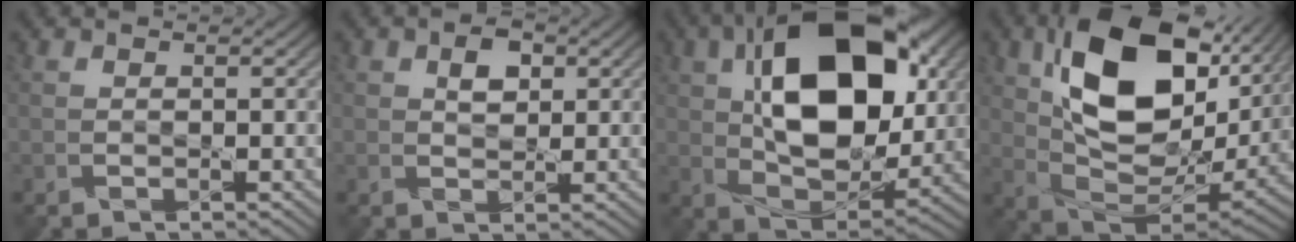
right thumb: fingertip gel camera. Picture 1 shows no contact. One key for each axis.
{"total": 2.3, "fx": 1.1, "fy": 1.4, "fz": 1.5, "tx": -0.030, "ty": 0.003, "tz": 0.017}
{"total": 17.1, "fx": 4.9, "fy": 9.7, "fz": 13.2, "tx": -0.236, "ty": 0.025, "tz": 0.080}
{"total": 17.8, "fx": 7.2, "fy": 9.8, "fz": 12.9, "tx": -0.247, "ty": 0.007, "tz": 0.133}